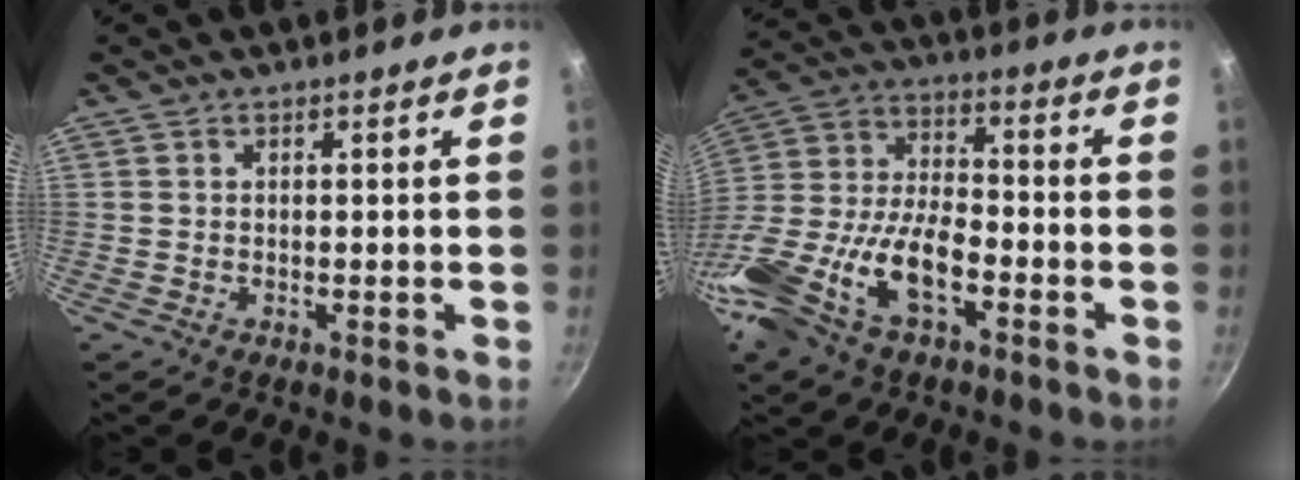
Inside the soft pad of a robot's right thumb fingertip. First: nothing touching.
{"total": 21.1, "force": [-8.8, 10.6, 16.0], "torque": [-0.316, 0.029, -0.183]}